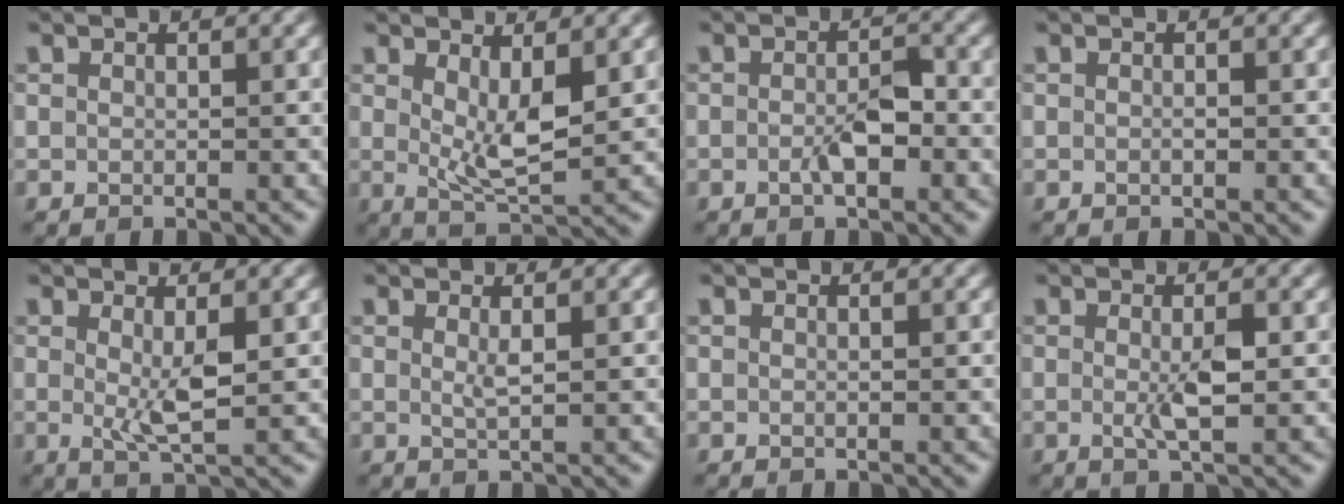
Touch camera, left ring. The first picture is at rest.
{"total": 4.3, "force": [0.7, 1.5, 4.0], "torque": [-0.074, -0.015, 0.019]}
{"total": 2.4, "force": [-1.2, 0.8, 2.0], "torque": [-0.036, 0.001, -0.022]}
{"total": 0.6, "force": [-0.5, 0.0, 0.4], "torque": [-0.006, 0.001, -0.008]}
{"total": 3.1, "force": [0.0, 0.7, 3.0], "torque": [-0.056, -0.010, 0.004]}
{"total": 1.1, "force": [0.1, 0.2, 1.1], "torque": [-0.020, -0.004, 0.001]}
{"total": 0.0}
{"total": 2.5, "force": [-0.5, 0.4, 2.4], "torque": [-0.046, -0.005, -0.007]}